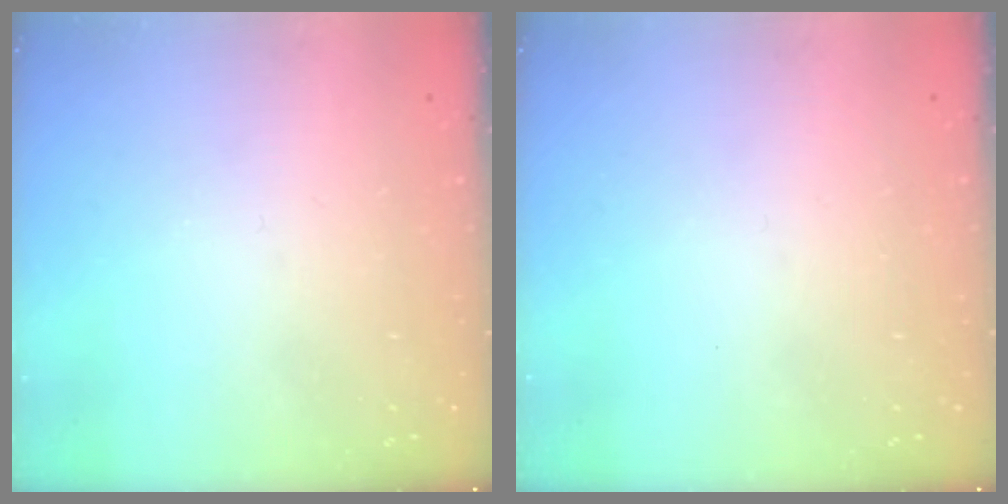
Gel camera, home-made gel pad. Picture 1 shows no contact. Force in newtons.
{"total": 0.0}